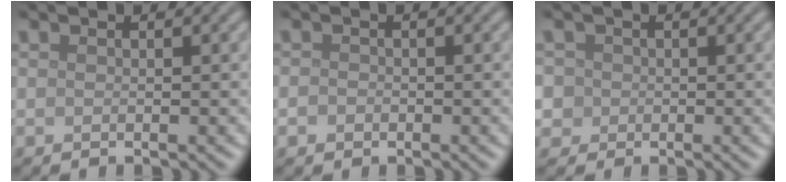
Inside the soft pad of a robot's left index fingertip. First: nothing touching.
{"total": 1.1, "force": [-0.5, 0.9, 0.4], "torque": [-0.001, -0.002, -0.010]}
{"total": 4.1, "force": [0.4, 3.8, 1.4], "torque": [-0.024, 0.030, -0.017]}